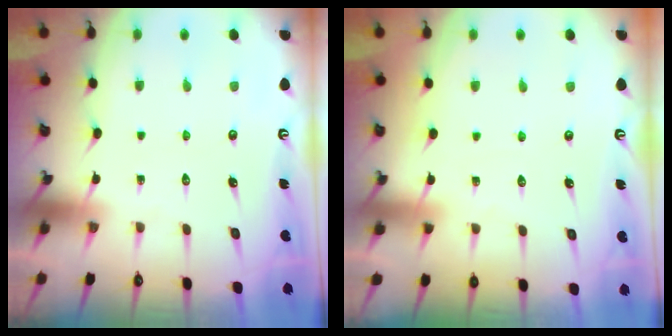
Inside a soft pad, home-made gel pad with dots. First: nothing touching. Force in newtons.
{"total": 1.8, "press": 1.7, "slide": 0.2}